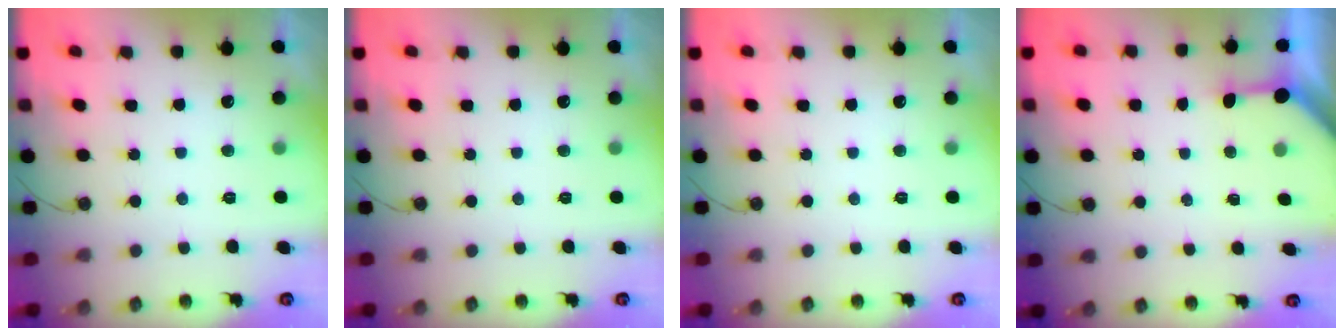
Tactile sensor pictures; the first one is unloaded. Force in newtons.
{"total": 0.0}
{"total": 0.0}
{"total": 3.3, "press": 3.3, "slide": 0.3}